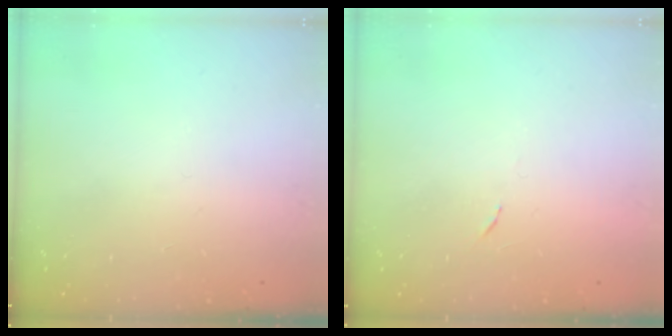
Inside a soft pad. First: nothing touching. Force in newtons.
{"total": 3.5, "press": 3.3, "slide": 1.2}